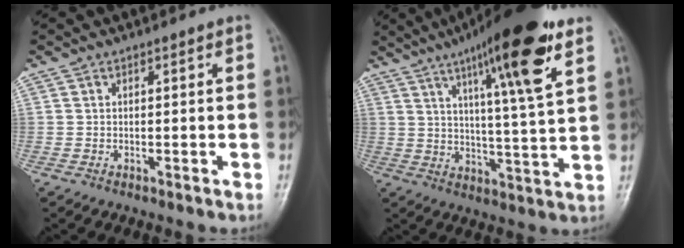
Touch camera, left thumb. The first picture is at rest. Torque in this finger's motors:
{"motor_torque": [1.02, 0.10, 1.81, -0.96, 0.52]}